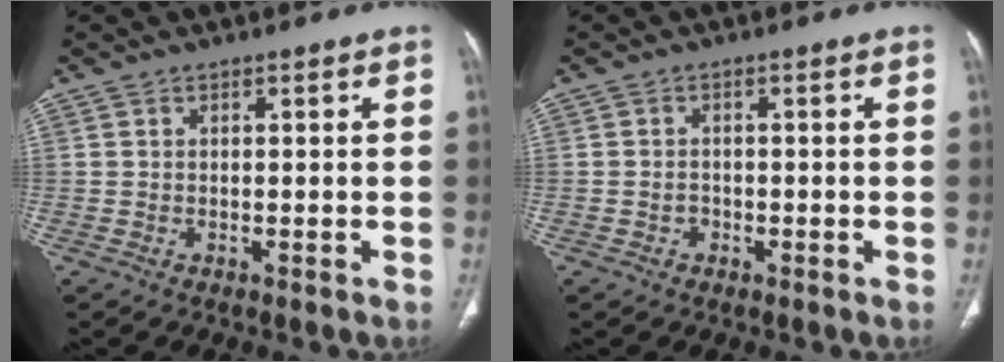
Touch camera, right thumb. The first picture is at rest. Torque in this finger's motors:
{"motor_torque": [-0.14, -0.09, -0.10, 0.59, 0.02]}